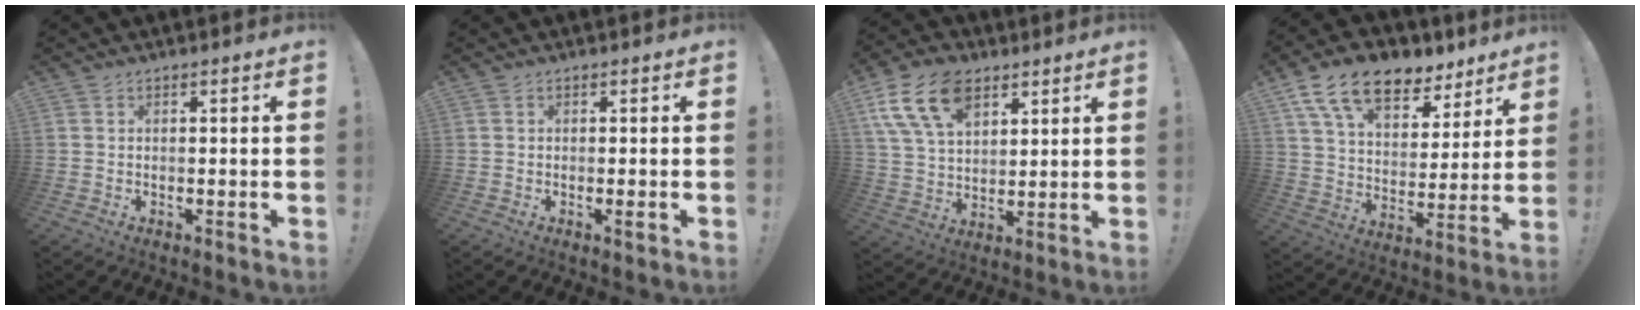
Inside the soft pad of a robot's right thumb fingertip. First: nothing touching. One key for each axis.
{"total": 1.3, "fx": -0.3, "fy": -0.1, "fz": 1.2, "tx": -0.019, "ty": -0.002, "tz": -0.006}
{"total": 16.3, "fx": 8.5, "fy": 10.0, "fz": 9.6, "tx": -0.182, "ty": -0.029, "tz": 0.162}
{"total": 16.3, "fx": 10.5, "fy": 9.0, "fz": 8.6, "tx": -0.146, "ty": -0.063, "tz": 0.192}